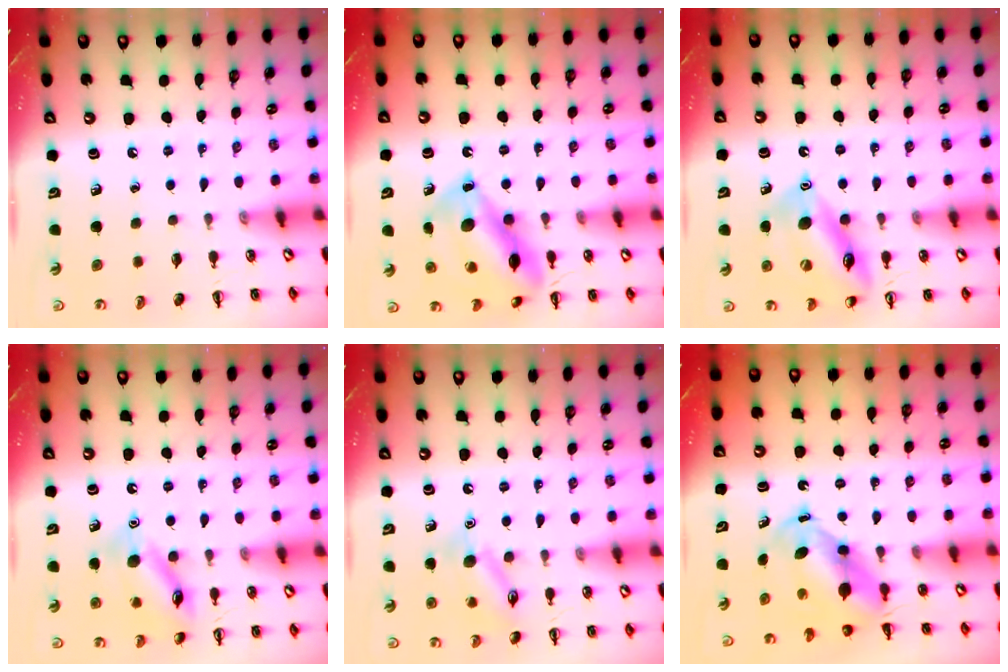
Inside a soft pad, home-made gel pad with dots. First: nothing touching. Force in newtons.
{"total": 15.0, "press": 14.9, "slide": 1.3}
{"total": 14.2, "press": 14.1, "slide": 1.1}
{"total": 13.1, "press": 13.1, "slide": 0.9}
{"total": 11.6, "press": 11.5, "slide": 0.6}
{"total": 6.0, "press": 5.7, "slide": 1.9}